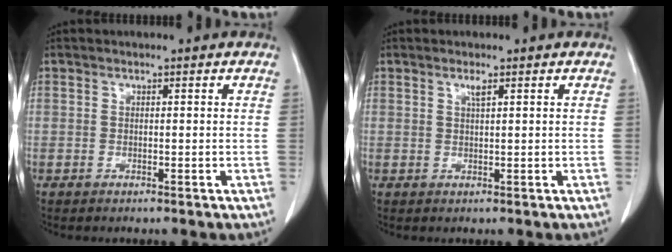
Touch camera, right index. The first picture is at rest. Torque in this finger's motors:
{"motor_torque": [0.05, -0.03, 0.02, 0.02]}